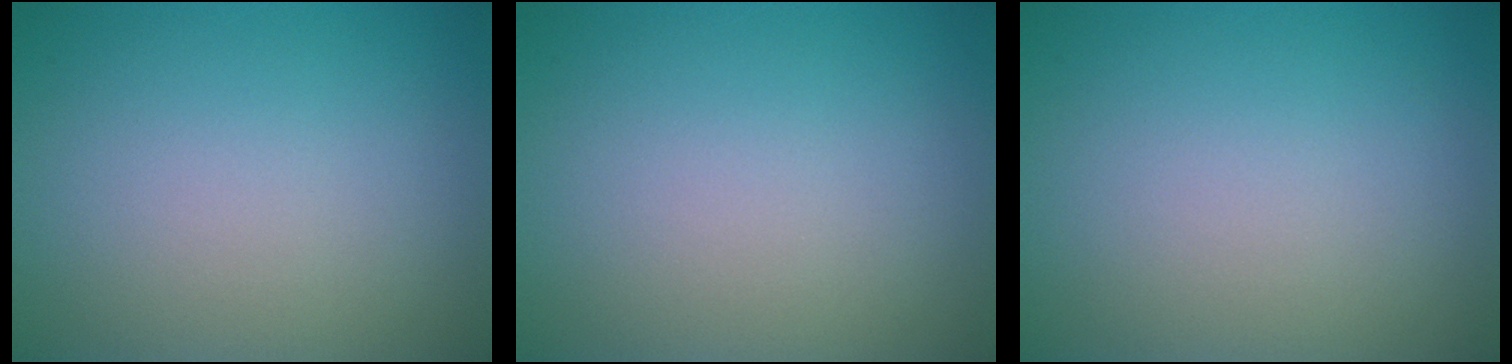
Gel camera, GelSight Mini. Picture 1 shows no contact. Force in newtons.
{"total": 0.0}
{"total": 0.0}